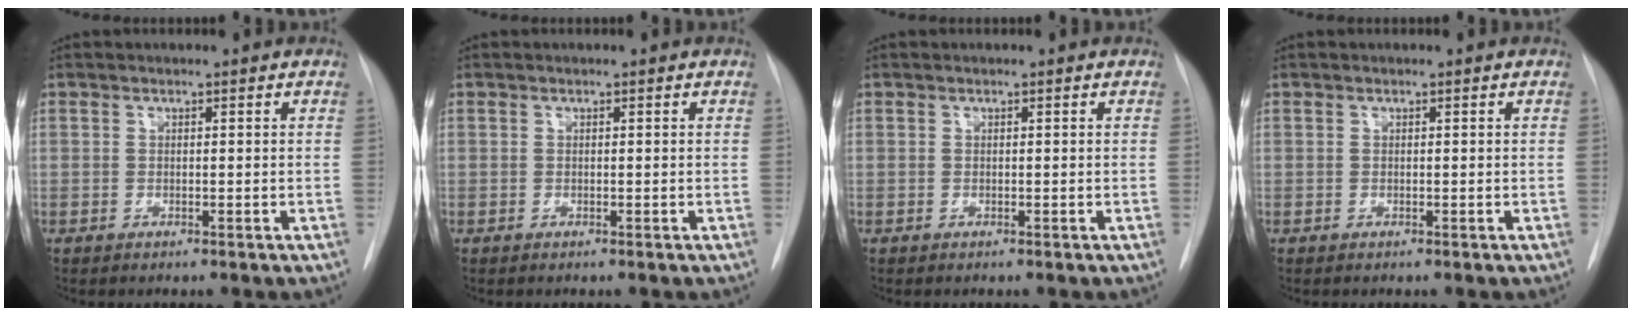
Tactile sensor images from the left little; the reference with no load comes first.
{"total": 0.0}
{"total": 0.0}
{"total": 0.0}